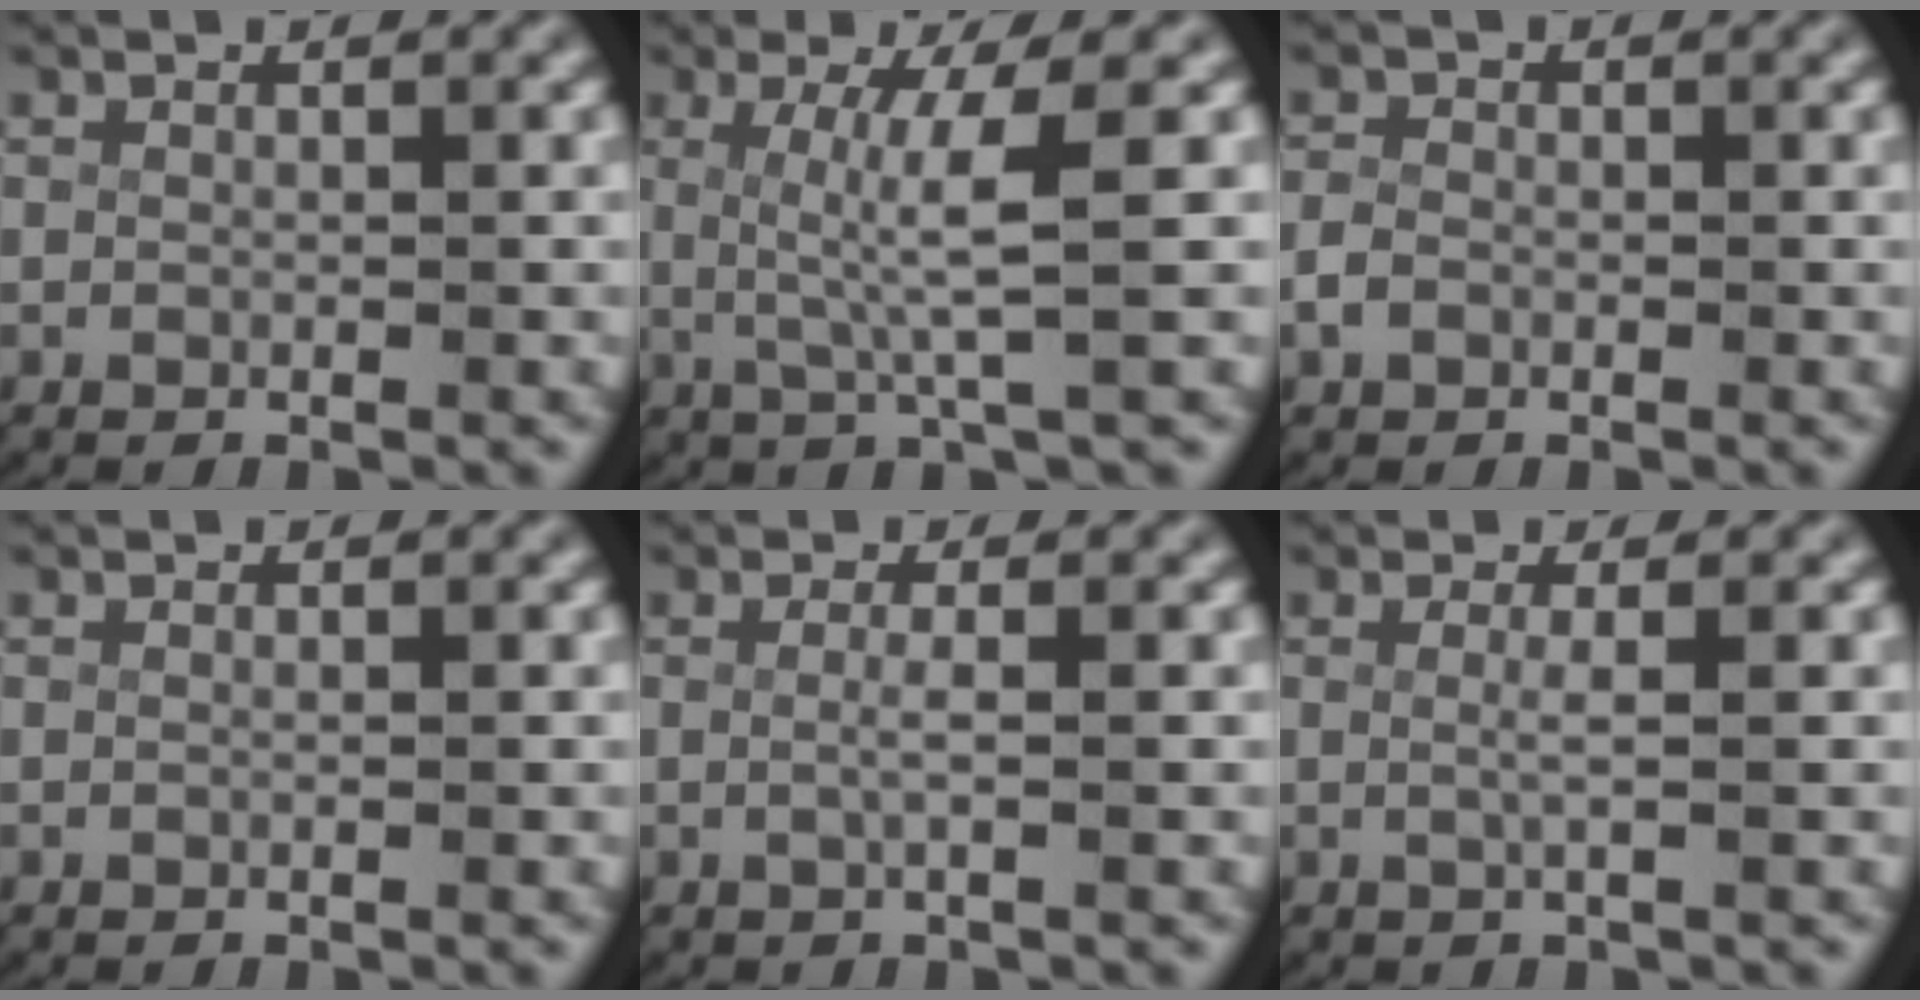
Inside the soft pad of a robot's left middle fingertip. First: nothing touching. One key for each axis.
{"total": 4.9, "fx": 0.8, "fy": -0.1, "fz": 4.8, "tx": -0.088, "ty": -0.007, "tz": 0.017}
{"total": 1.4, "fx": -0.6, "fy": 1.0, "fz": 0.7, "tx": -0.027, "ty": -0.005, "tz": -0.010}
{"total": 0.0}
{"total": 1.4, "fx": -0.3, "fy": -0.1, "fz": 1.3, "tx": -0.032, "ty": -0.007, "tz": -0.004}
{"total": 1.5, "fx": 0.0, "fy": -0.2, "fz": 1.5, "tx": -0.034, "ty": -0.007, "tz": 0.001}